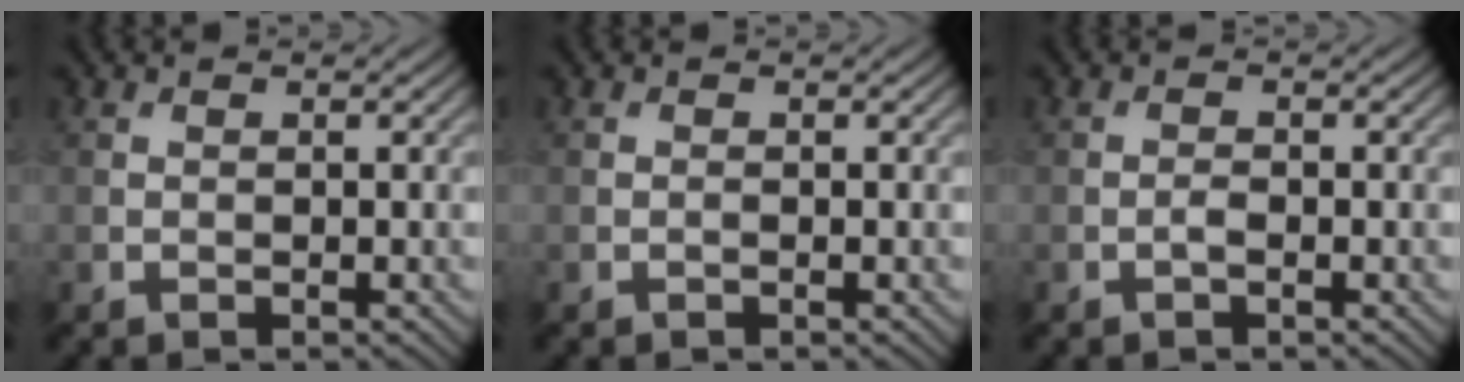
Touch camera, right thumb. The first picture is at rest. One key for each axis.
{"total": 0.0}
{"total": 0.8, "fx": -0.5, "fy": 0.2, "fz": 0.7, "tx": -0.015, "ty": 0.003, "tz": -0.009}